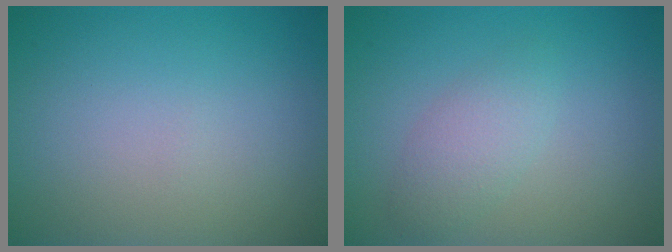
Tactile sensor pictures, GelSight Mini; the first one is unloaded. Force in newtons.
{"total": 2.3, "press": 2.3, "slide": 0.1}